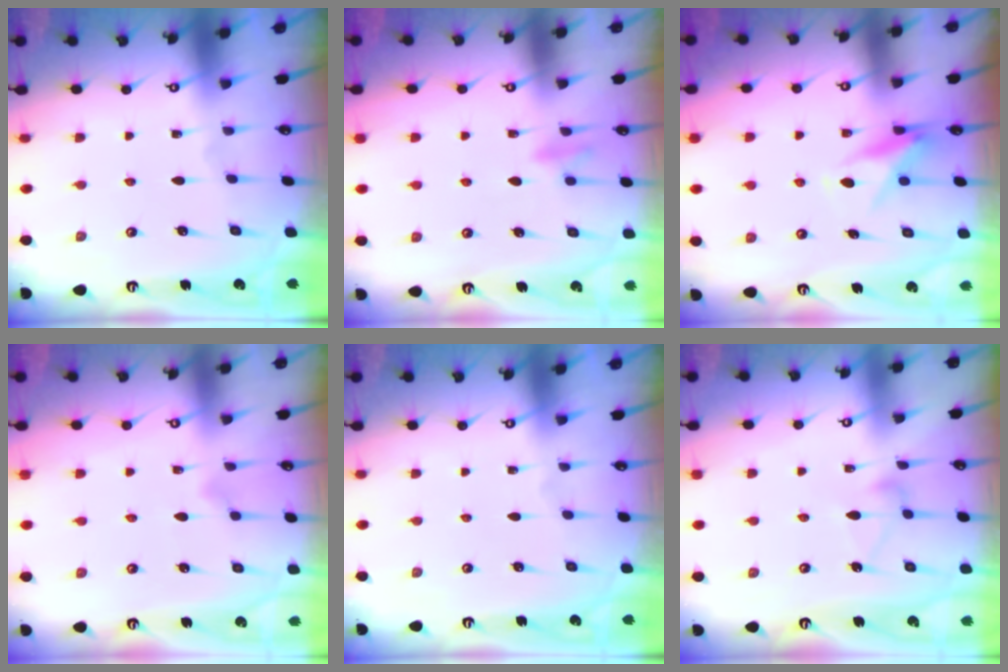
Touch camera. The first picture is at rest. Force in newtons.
{"total": 7.2, "press": 7.2, "slide": 1.0}
{"total": 8.3, "press": 8.3, "slide": 1.1}
{"total": 7.1, "press": 7.0, "slide": 1.1}
{"total": 0.0}
{"total": 7.0, "press": 6.9, "slide": 0.4}